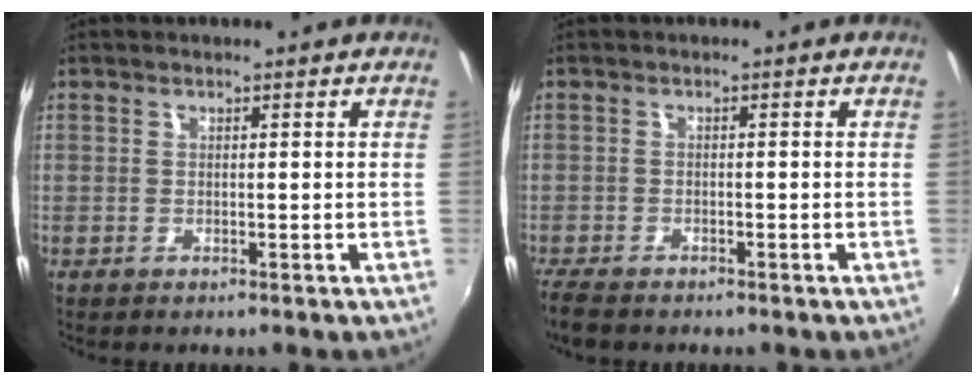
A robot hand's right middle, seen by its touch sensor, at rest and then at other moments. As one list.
[{"total": 4.6, "force": [-4.1, 0.8, 2.0], "torque": [-0.054, -0.026, -0.079]}]